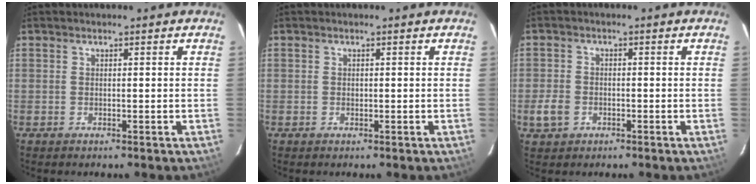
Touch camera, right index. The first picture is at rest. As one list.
[{"total": 0.5, "force": [0.0, 0.5, 0.0], "torque": [0.001, -0.001, 0.002]}, {"total": 4.3, "force": [-1.7, 3.5, 1.8], "torque": [-0.048, 0.003, -0.027]}]